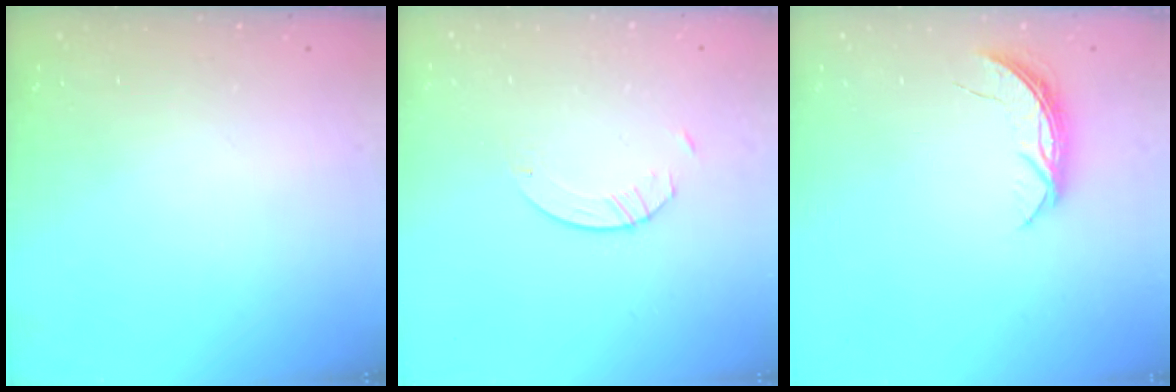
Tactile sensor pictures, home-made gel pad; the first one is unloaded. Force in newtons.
{"total": 2.9, "press": 2.9, "slide": 0.3}
{"total": 5.9, "press": 5.8, "slide": 0.5}